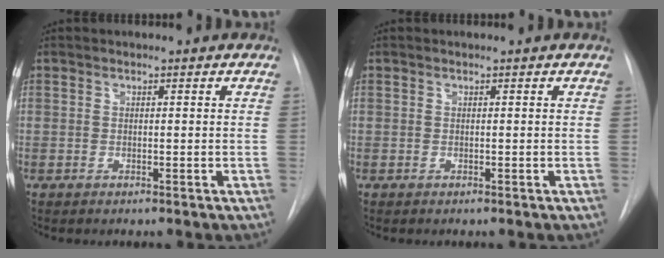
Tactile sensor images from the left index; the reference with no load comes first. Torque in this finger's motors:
{"motor_torque": [-0.03, 0.03, 0.03, 0.00]}